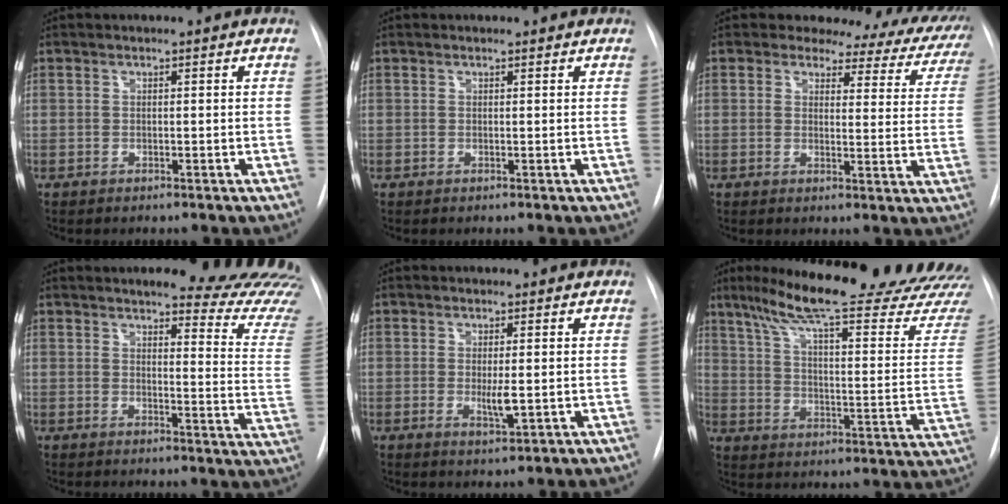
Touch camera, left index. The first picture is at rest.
{"total": 1.1, "force": [1.1, 0.1, -0.1], "torque": [-0.010, 0.007, 0.013]}
{"total": 13.7, "force": [12.2, 5.3, 3.4], "torque": [-0.003, -0.037, 0.101]}
{"total": 17.8, "force": [17.3, 0.3, 4.2], "torque": [-0.040, -0.141, 0.176]}
{"total": 2.7, "force": [0.0, 0.5, 2.6], "torque": [-0.047, -0.008, 0.003]}
{"total": 30.8, "force": [26.6, 2.0, 15.4], "torque": [-0.227, -0.082, 0.344]}